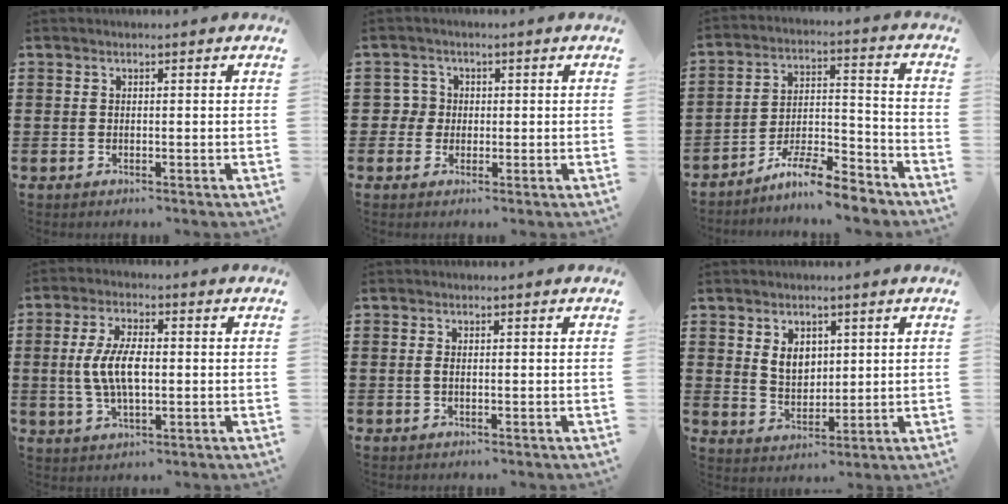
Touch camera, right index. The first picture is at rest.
{"total": 3.1, "force": [0.0, 3.0, 0.7], "torque": [-0.028, 0.010, -0.003]}
{"total": 8.6, "force": [-7.9, 0.9, 3.4], "torque": [-0.051, 0.022, -0.148]}
{"total": 7.1, "force": [-0.1, 3.0, 6.4], "torque": [-0.147, -0.002, -0.010]}
{"total": 0.8, "force": [-0.1, 0.2, 0.8], "torque": [-0.024, -0.003, -0.004]}
{"total": 4.5, "force": [1.7, 3.3, 2.6], "torque": [-0.054, 0.009, 0.027]}